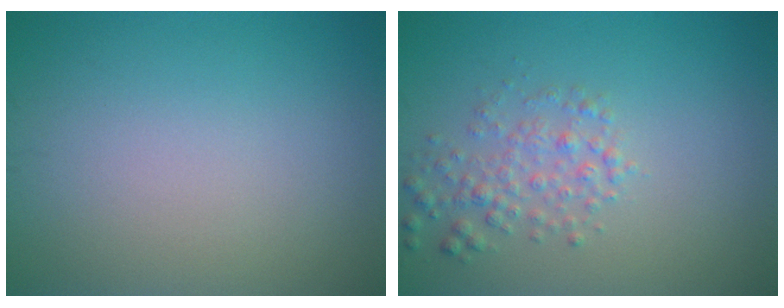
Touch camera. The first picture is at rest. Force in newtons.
{"total": 2.5, "press": 2.5, "slide": 0.1}